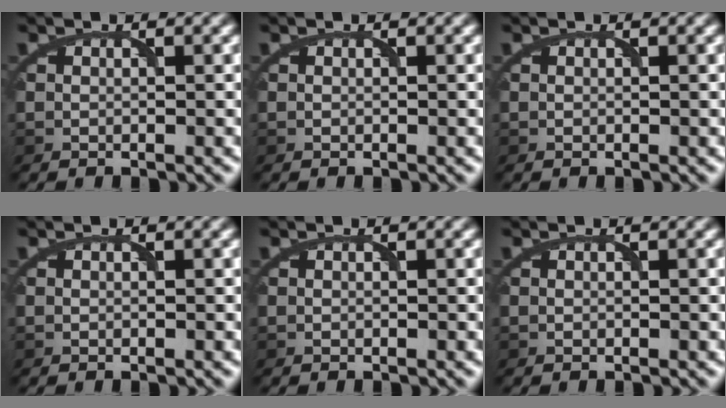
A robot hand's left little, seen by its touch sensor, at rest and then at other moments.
{"total": 0.0}
{"total": 0.0}
{"total": 0.0}
{"total": 0.0}
{"total": 0.0}